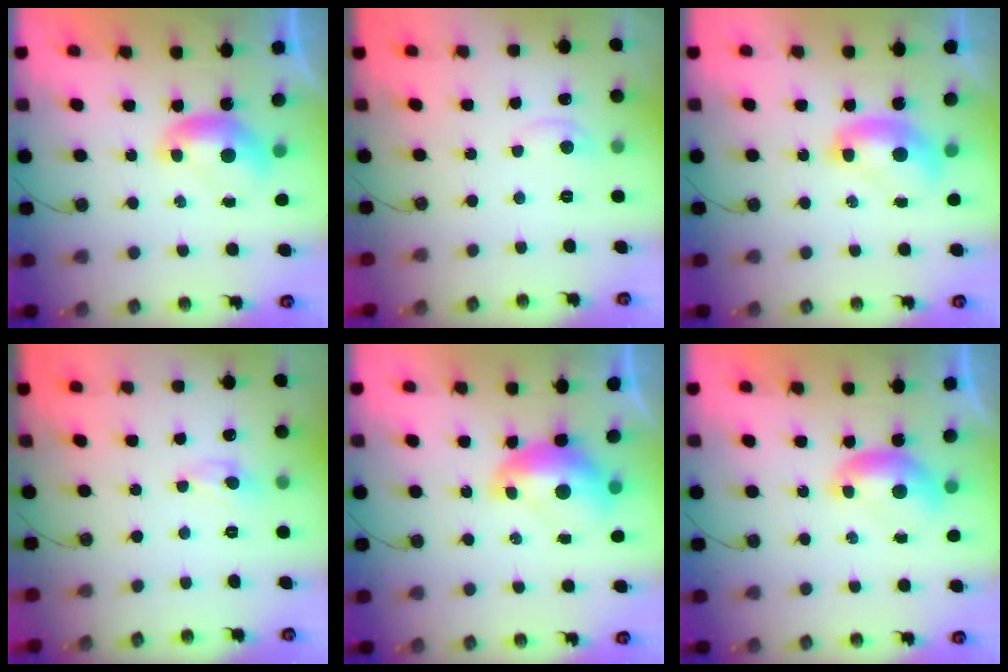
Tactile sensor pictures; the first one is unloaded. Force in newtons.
{"total": 0.7, "press": 0.2, "slide": 0.7}
{"total": 2.0, "press": 2.0, "slide": 0.2}
{"total": 0.0}
{"total": 2.3, "press": 2.2, "slide": 0.7}
{"total": 0.0}